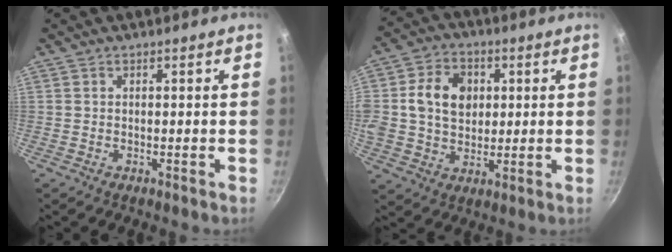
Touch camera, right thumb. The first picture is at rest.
{"total": 12.9, "force": [2.2, 10.0, 7.9], "torque": [-0.123, 0.010, 0.029]}